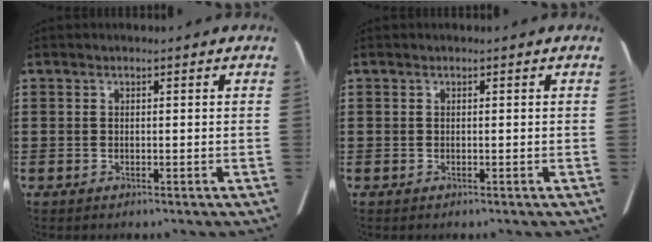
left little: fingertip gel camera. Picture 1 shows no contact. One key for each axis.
{"total": 0.0}